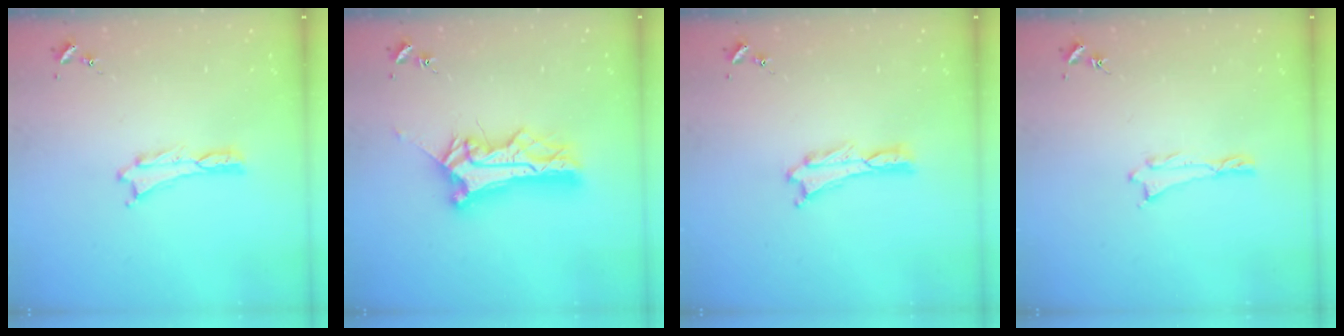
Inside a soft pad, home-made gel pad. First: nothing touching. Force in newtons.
{"total": 9.3, "press": 9.3, "slide": 0.7}
{"total": 0.0}
{"total": 0.0}